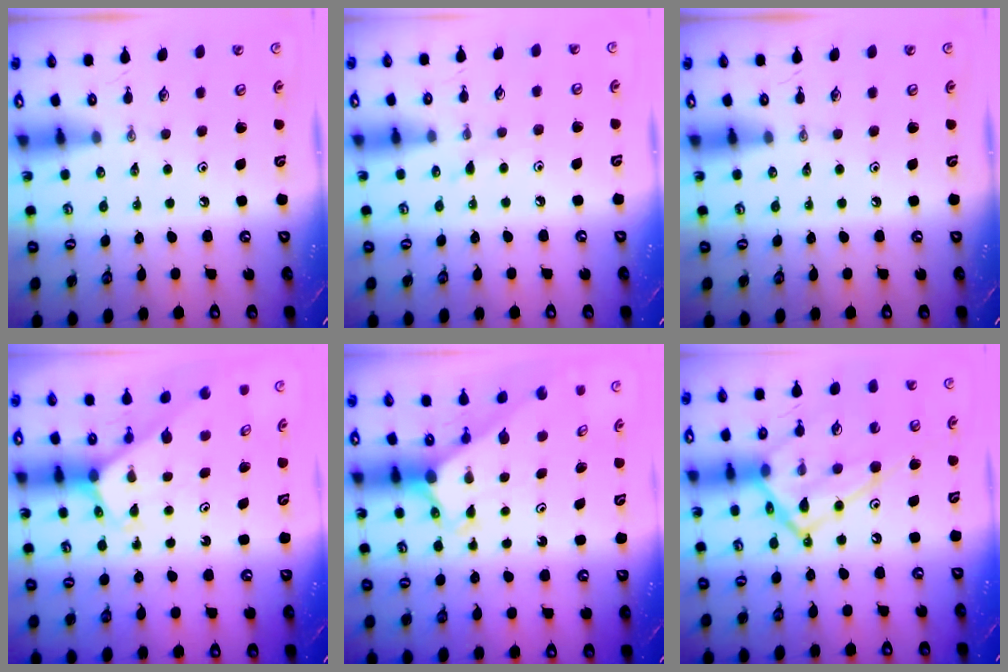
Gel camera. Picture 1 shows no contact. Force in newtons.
{"total": 3.0, "press": 2.9, "slide": 0.4}
{"total": 0.0}
{"total": 2.5, "press": 2.5, "slide": 0.1}
{"total": 2.7, "press": 2.7, "slide": 0.2}
{"total": 19.9, "press": 19.9, "slide": 1.2}